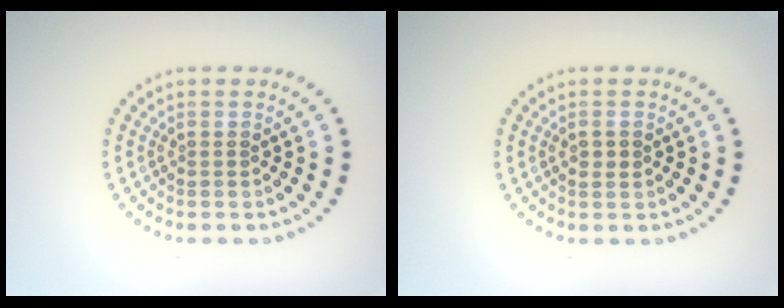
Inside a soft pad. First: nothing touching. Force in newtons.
{"total": 1.1, "press": 1.1, "slide": 0.2}